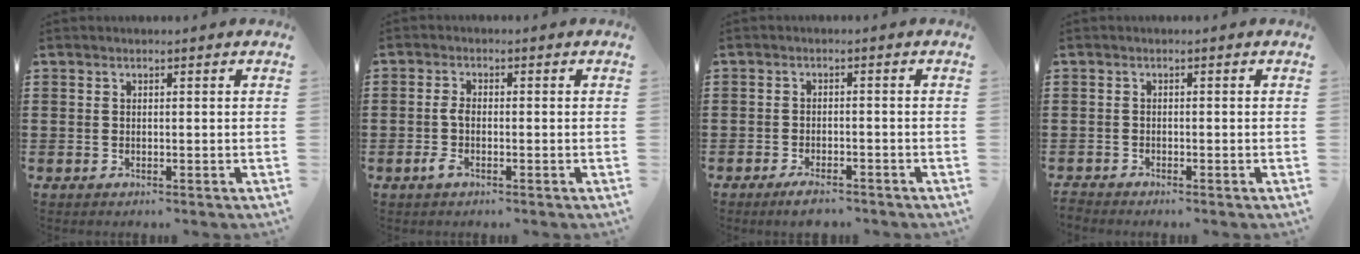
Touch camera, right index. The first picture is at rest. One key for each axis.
{"total": 2.4, "fx": -0.7, "fy": 0.8, "fz": 2.1, "tx": -0.063, "ty": -0.008, "tz": -0.020}
{"total": 2.6, "fx": -2.4, "fy": 0.4, "fz": 0.9, "tx": -0.019, "ty": 0.004, "tz": -0.046}
{"total": 1.2, "fx": -1.2, "fy": 0.1, "fz": -0.1, "tx": -0.002, "ty": 0.002, "tz": -0.026}